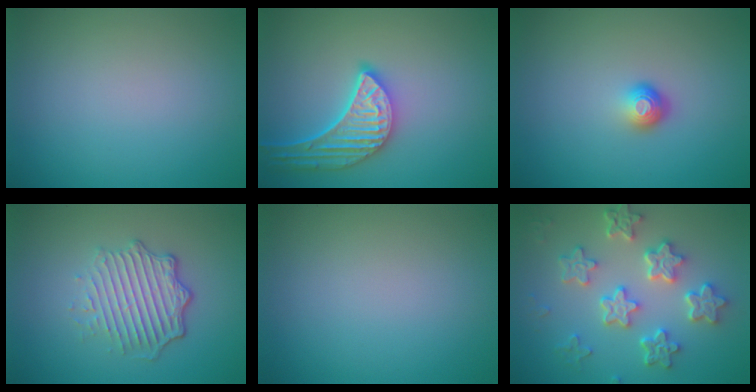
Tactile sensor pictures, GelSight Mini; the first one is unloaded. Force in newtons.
{"total": 5.1, "press": 4.2, "slide": 2.9}
{"total": 1.8, "press": 1.2, "slide": 1.3}
{"total": 5.2, "press": 3.5, "slide": 3.8}
{"total": 0.0}
{"total": 5.9, "press": 4.8, "slide": 3.4}